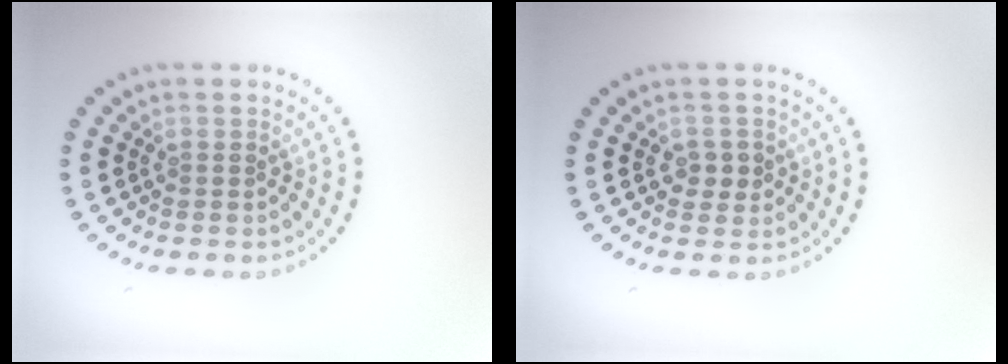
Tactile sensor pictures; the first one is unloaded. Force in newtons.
{"total": 1.8, "press": 1.8, "slide": 0.3}